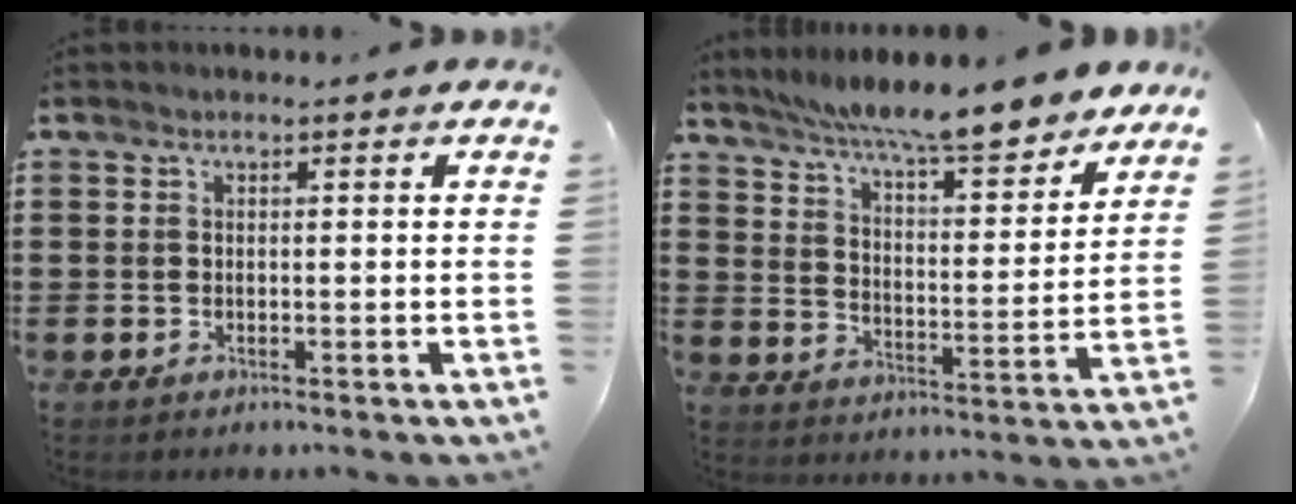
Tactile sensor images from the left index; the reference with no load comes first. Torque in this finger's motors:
{"motor_torque": [1.23, -0.91, 0.46, 0.21]}